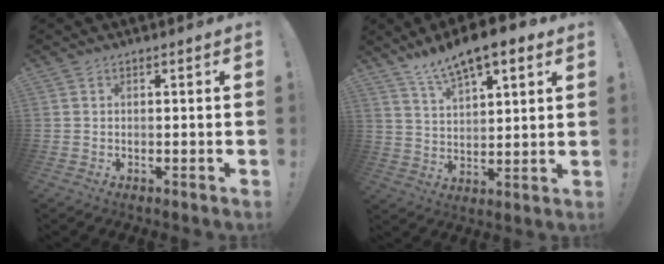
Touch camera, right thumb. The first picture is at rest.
{"total": 11.2, "force": [8.5, 3.8, 6.2], "torque": [-0.112, -0.052, 0.153]}